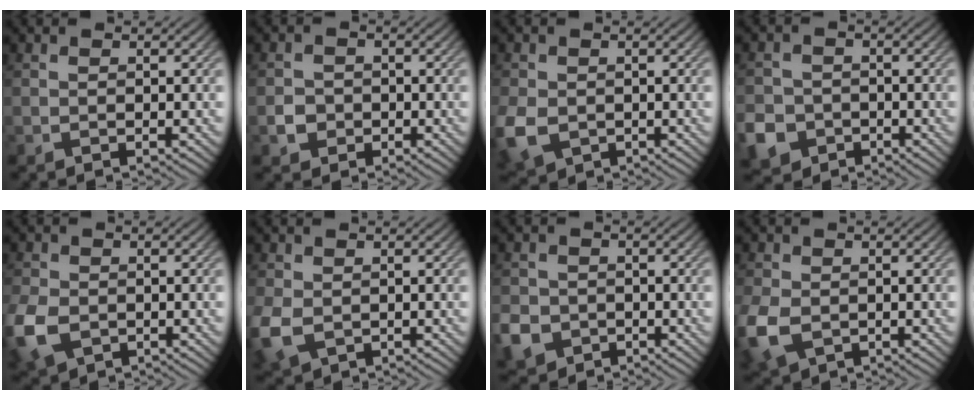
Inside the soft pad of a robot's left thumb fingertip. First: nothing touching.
{"total": 2.5, "force": [-0.8, 2.3, 0.7], "torque": [-0.012, -0.002, -0.016]}
{"total": 6.1, "force": [-1.5, 4.8, 3.5], "torque": [-0.103, -0.020, -0.032]}
{"total": 6.6, "force": [-3.2, 5.4, 2.1], "torque": [-0.060, -0.020, -0.073]}
{"total": 7.6, "force": [-2.5, 5.4, 4.6], "torque": [-0.140, -0.020, -0.051]}
{"total": 5.7, "force": [-1.1, 4.3, 3.6], "torque": [-0.106, -0.019, -0.021]}
{"total": 5.6, "force": [-2.3, 4.7, 2.1], "torque": [-0.063, -0.019, -0.053]}
{"total": 6.9, "force": [-1.9, 4.9, 4.4], "torque": [-0.132, -0.021, -0.039]}